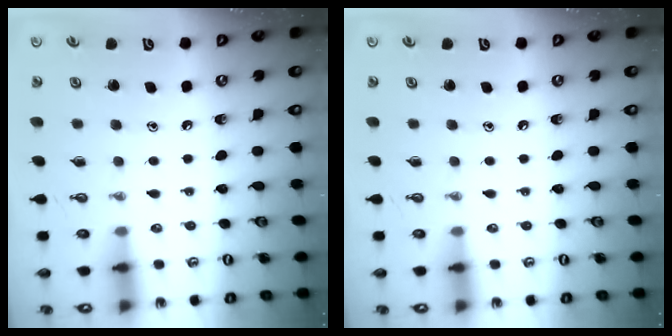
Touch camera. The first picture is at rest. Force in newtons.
{"total": 0.0}